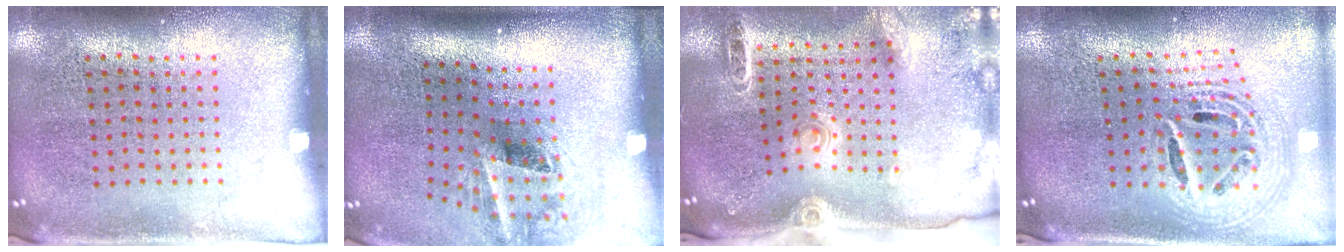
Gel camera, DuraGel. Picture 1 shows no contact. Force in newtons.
{"total": 2.0, "press": 1.2, "slide": 1.6}
{"total": 2.0, "press": 1.8, "slide": 0.8}
{"total": 2.6, "press": 1.8, "slide": 1.8}